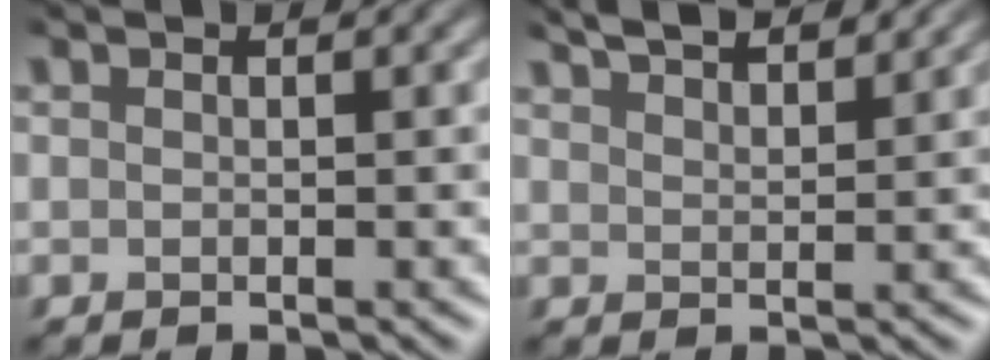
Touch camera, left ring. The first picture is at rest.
{"total": 5.4, "force": [4.4, 1.4, 2.7], "torque": [-0.025, 0.023, 0.043]}